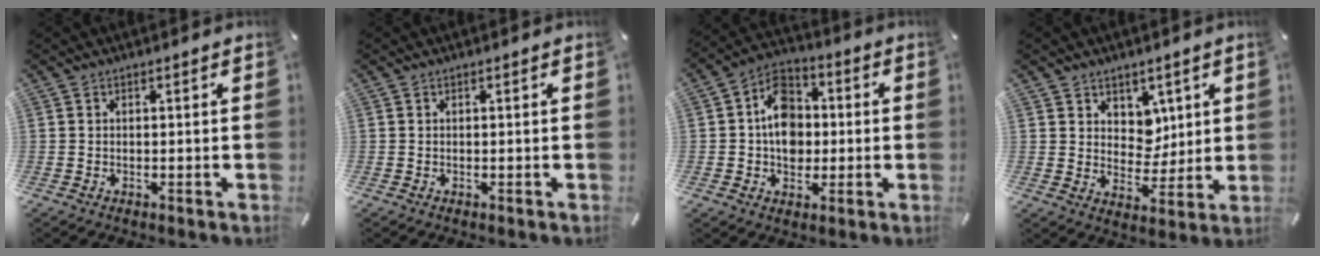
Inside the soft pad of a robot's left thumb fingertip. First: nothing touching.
{"total": 0.0}
{"total": 10.6, "force": [-0.4, 8.6, 6.2], "torque": [-0.102, 0.013, -0.008]}
{"total": 7.9, "force": [3.6, 6.9, 1.7], "torque": [-0.023, -0.022, 0.069]}